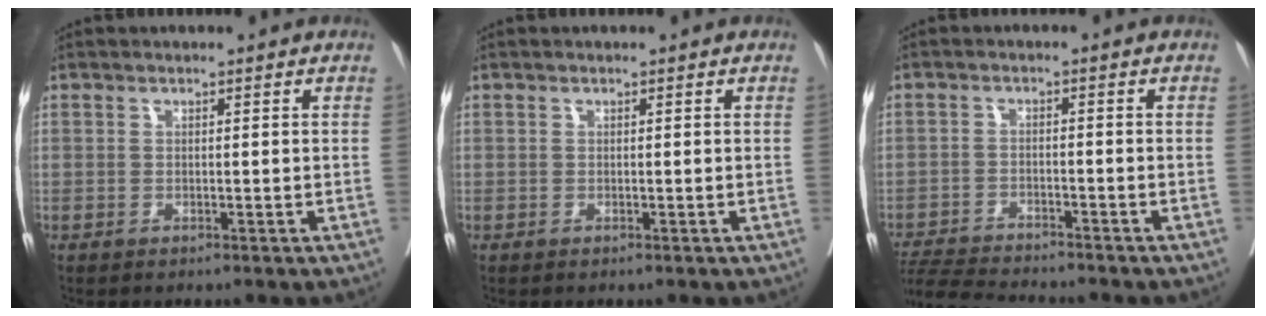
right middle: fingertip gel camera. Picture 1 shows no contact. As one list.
[{"total": 0.0}, {"total": 8.5, "force": [-8.2, -0.3, 2.3], "torque": [-0.035, -0.011, -0.140]}]